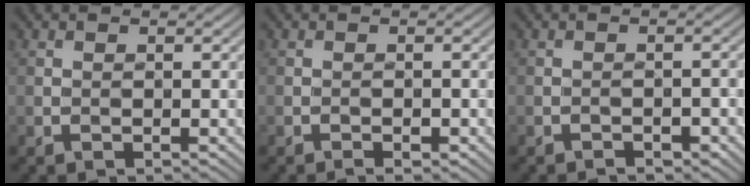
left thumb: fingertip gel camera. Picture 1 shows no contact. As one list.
[{"total": 1.5, "force": [-1.0, 0.4, 1.0], "torque": [-0.018, -0.003, -0.016]}, {"total": 1.8, "force": [-1.5, 0.6, 0.7], "torque": [-0.007, 0.006, -0.019]}]